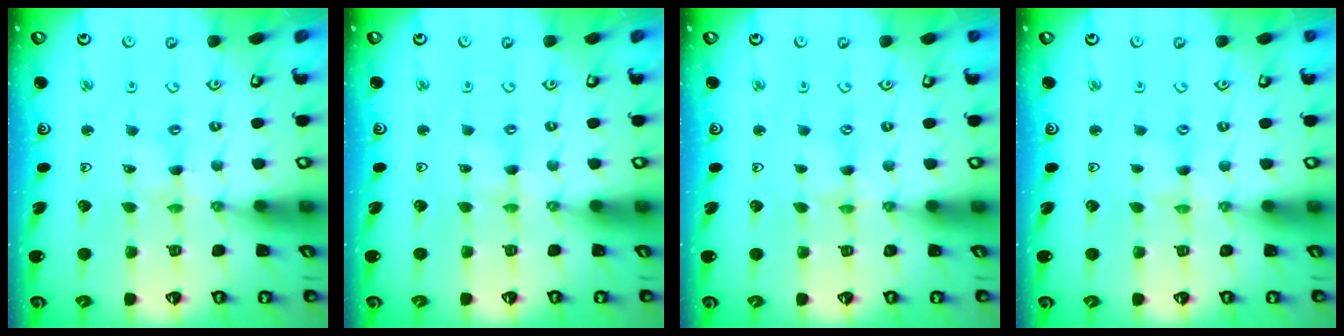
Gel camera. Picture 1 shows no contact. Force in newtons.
{"total": 1.2, "press": 1.1, "slide": 0.3}
{"total": 0.0}
{"total": 0.8, "press": 0.8, "slide": 0.1}